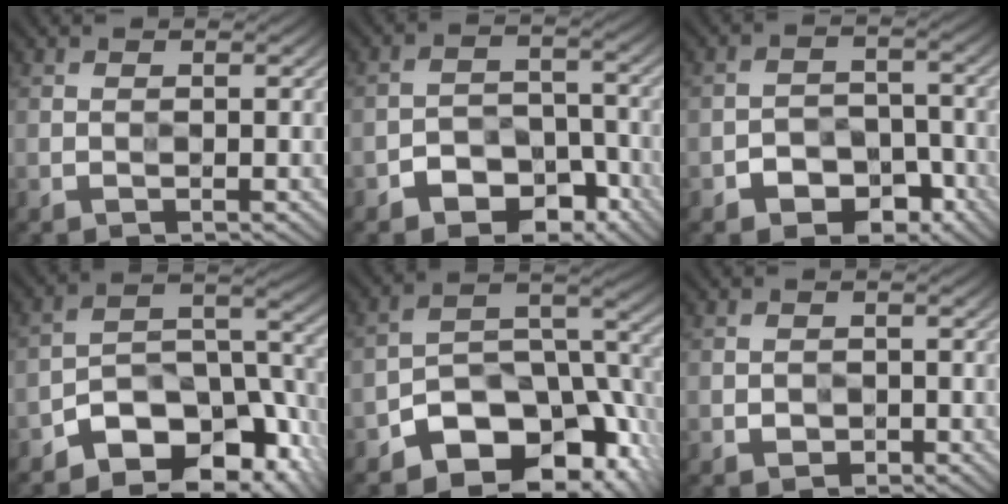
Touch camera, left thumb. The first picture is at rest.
{"total": 6.6, "force": [-4.1, 4.1, 3.1], "torque": [-0.043, -0.003, -0.076]}
{"total": 5.6, "force": [-3.3, 3.6, 2.7], "torque": [-0.036, 0.001, -0.061]}
{"total": 12.1, "force": [-7.7, 6.2, 7.0], "torque": [-0.102, -0.002, -0.137]}
{"total": 12.8, "force": [-7.2, 7.4, 7.6], "torque": [-0.113, -0.013, -0.126]}
{"total": 1.2, "force": [-0.5, 1.0, 0.6], "torque": [-0.008, -0.003, -0.010]}